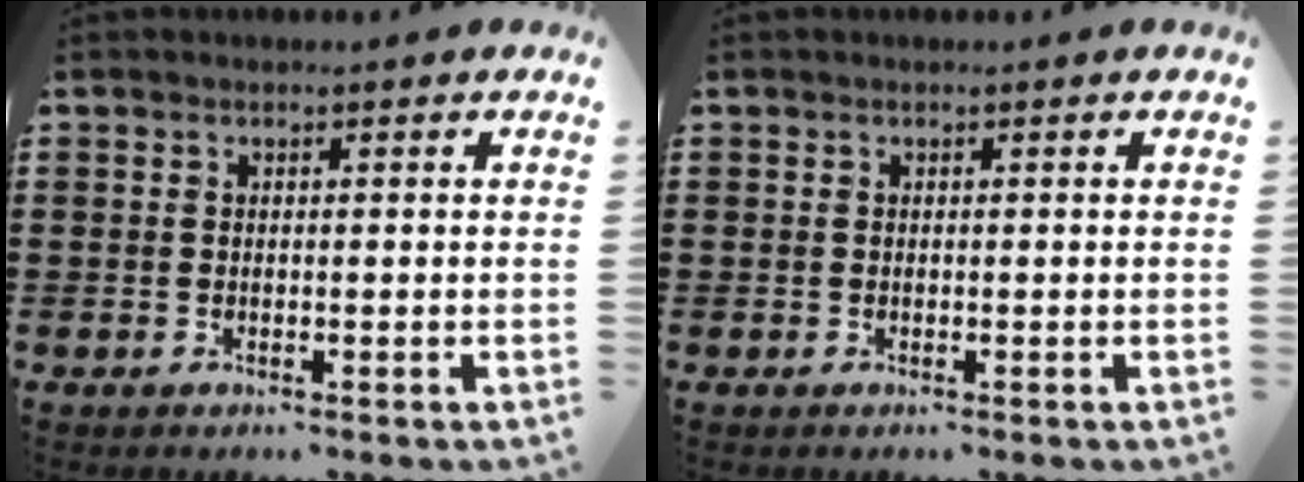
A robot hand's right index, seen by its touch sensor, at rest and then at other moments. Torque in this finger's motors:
{"motor_torque": [1.45, 0.69, 0.00, 0.00]}